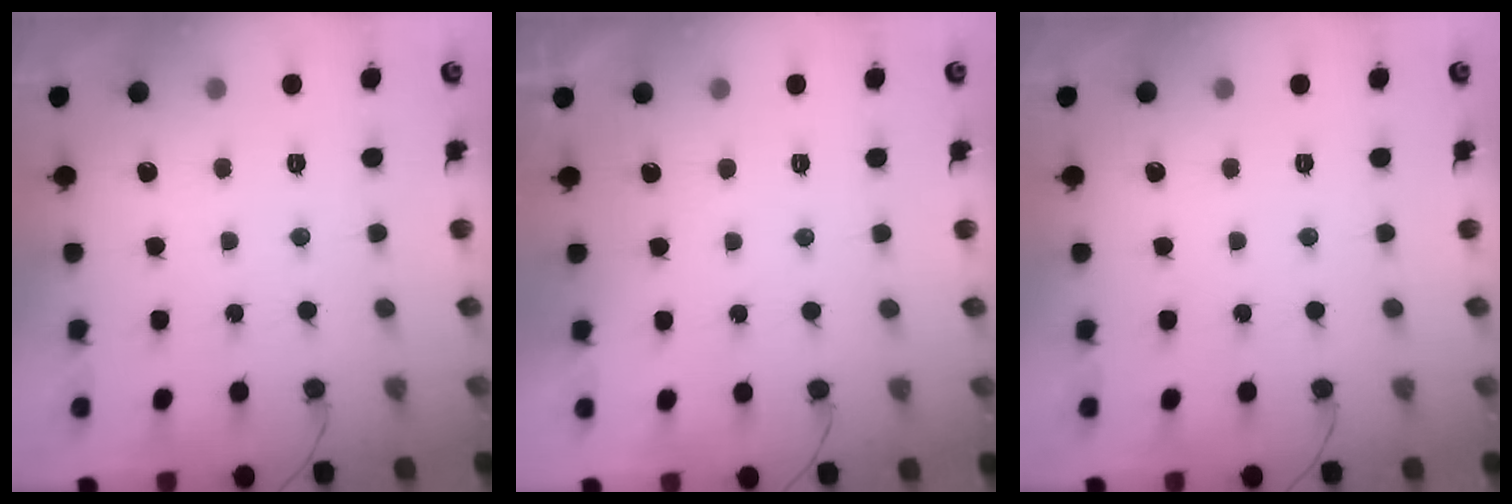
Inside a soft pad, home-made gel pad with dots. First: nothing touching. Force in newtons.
{"total": 1.0, "press": 1.0, "slide": 0.2}
{"total": 0.0}